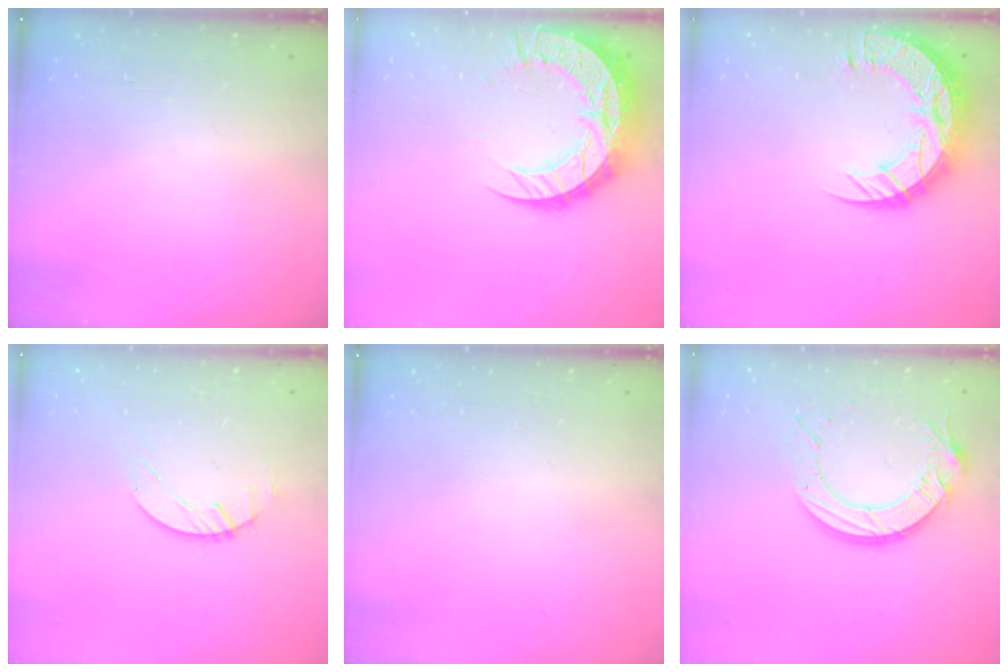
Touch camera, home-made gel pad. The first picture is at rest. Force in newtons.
{"total": 17.5, "press": 17.4, "slide": 1.4}
{"total": 16.8, "press": 16.7, "slide": 1.1}
{"total": 1.5, "press": 1.4, "slide": 0.3}
{"total": 0.0}
{"total": 12.1, "press": 12.1, "slide": 1.0}